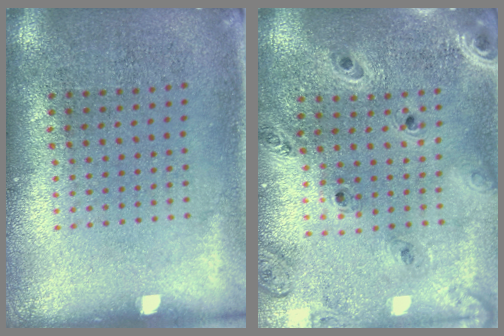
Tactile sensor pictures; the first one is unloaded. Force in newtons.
{"total": 1.2, "press": 1.2, "slide": 0.2}